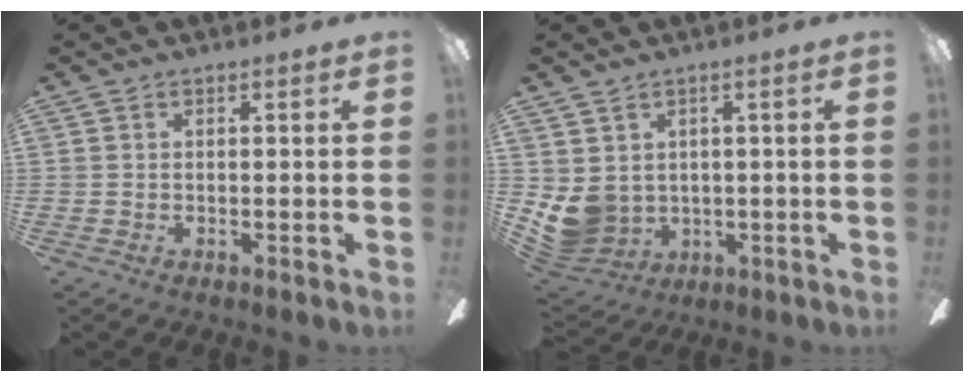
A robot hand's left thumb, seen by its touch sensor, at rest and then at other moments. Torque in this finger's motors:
{"motor_torque": [0.44, 1.41, 0.48, -0.59, 0.04]}